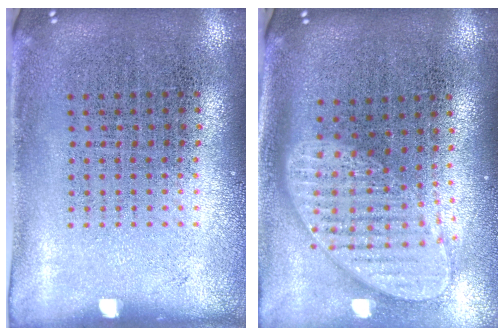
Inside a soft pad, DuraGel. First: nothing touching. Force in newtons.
{"total": 2.0, "press": 1.6, "slide": 1.2}